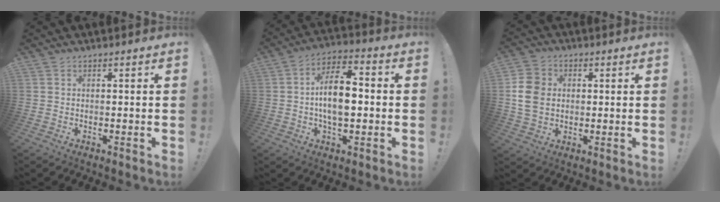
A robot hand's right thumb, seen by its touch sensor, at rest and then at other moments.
{"total": 12.8, "force": [-1.0, 6.9, 10.7], "torque": [-0.187, 0.011, -0.021]}
{"total": 10.5, "force": [0.7, 8.5, 6.1], "torque": [-0.117, 0.009, 0.016]}